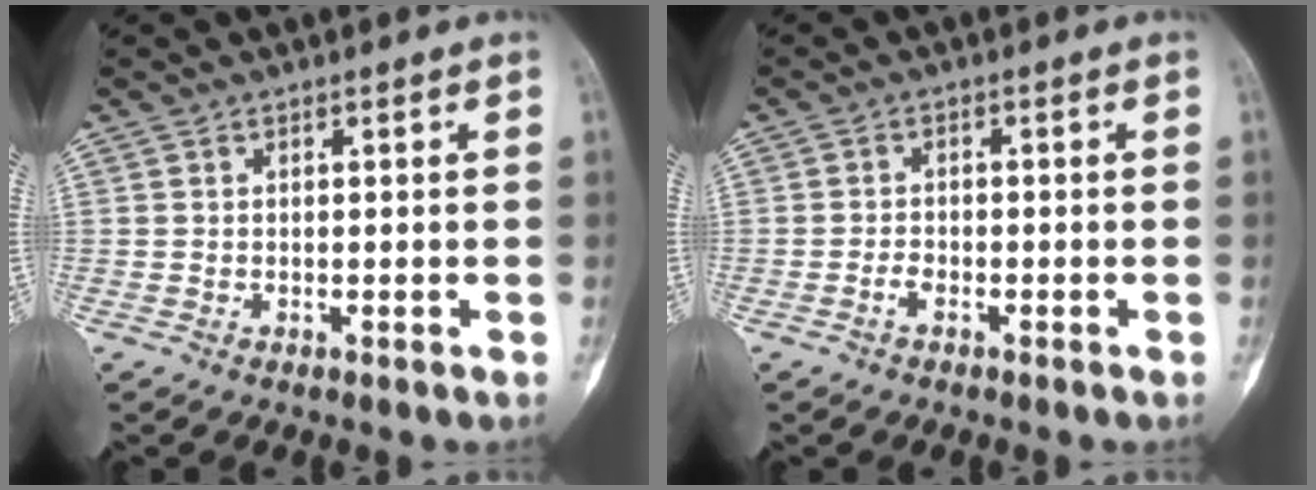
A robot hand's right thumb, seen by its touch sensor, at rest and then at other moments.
{"total": 1.9, "force": [-1.2, 1.0, 1.0], "torque": [-0.017, 0.006, -0.027]}